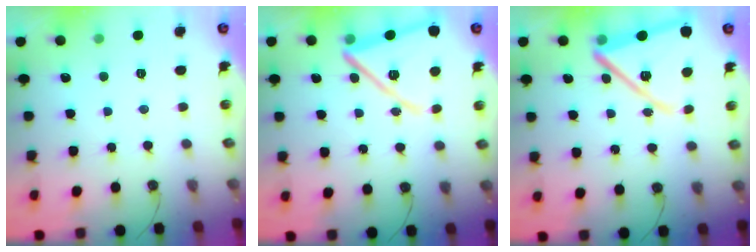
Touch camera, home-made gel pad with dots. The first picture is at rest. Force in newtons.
{"total": 16.6, "press": 16.5, "slide": 1.1}
{"total": 17.7, "press": 17.7, "slide": 1.3}